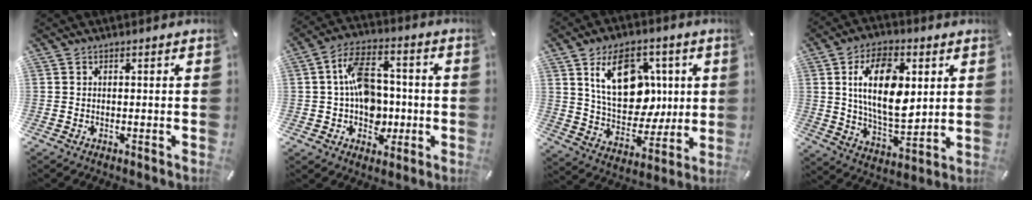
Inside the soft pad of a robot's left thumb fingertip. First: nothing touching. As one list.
[{"total": 12.4, "force": [-0.5, 9.1, 8.3], "torque": [-0.155, 0.027, -0.004]}, {"total": 17.7, "force": [5.0, 12.6, 11.3], "torque": [-0.179, -0.005, 0.092]}, {"total": 16.9, "force": [4.3, 9.6, 13.2], "torque": [-0.246, -0.004, 0.071]}]